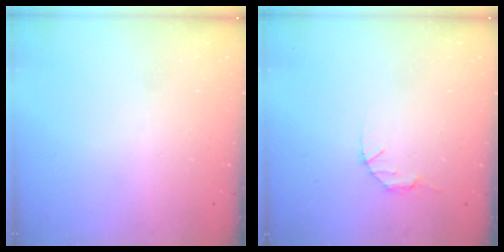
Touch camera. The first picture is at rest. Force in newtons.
{"total": 2.8, "press": 2.8, "slide": 0.4}